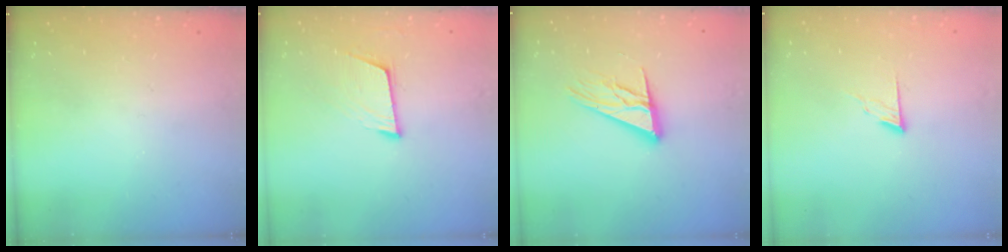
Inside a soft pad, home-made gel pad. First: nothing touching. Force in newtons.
{"total": 6.7, "press": 6.4, "slide": 2.0}
{"total": 13.3, "press": 13.1, "slide": 2.5}
{"total": 5.7, "press": 5.7, "slide": 0.6}